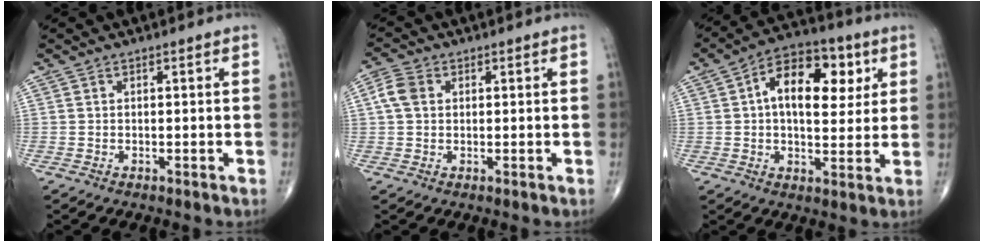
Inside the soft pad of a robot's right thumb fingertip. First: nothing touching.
{"total": 4.2, "force": [0.7, 3.2, 2.6], "torque": [-0.057, 0.012, 0.008]}
{"total": 14.7, "force": [3.7, 8.5, 11.4], "torque": [-0.142, 0.007, 0.048]}